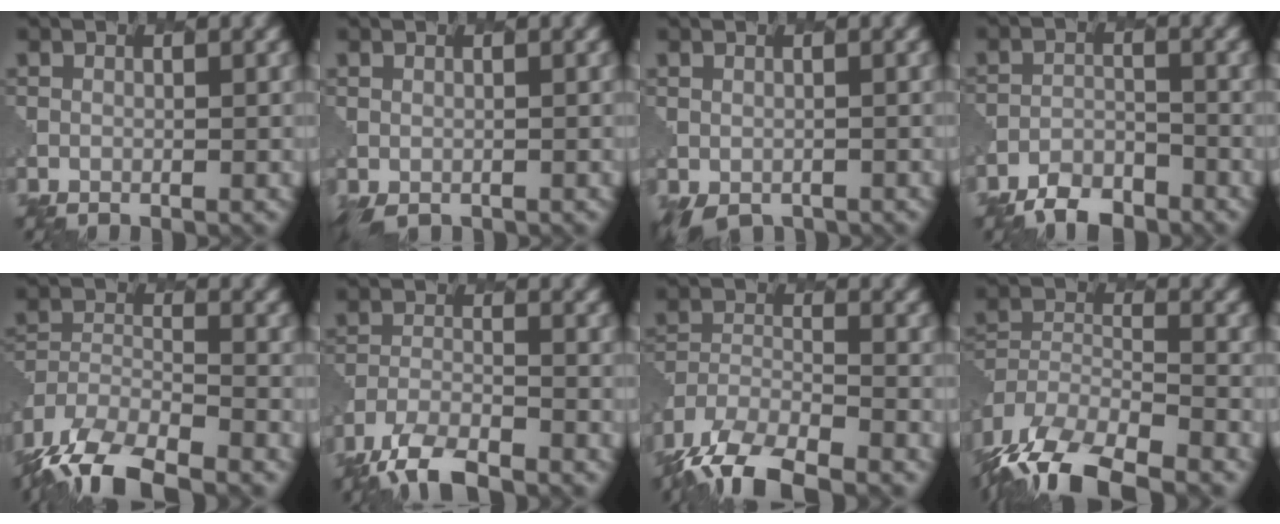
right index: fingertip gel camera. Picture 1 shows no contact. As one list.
[{"total": 1.6, "force": [-1.0, 0.8, 0.9], "torque": [-0.023, -0.013, -0.014]}, {"total": 2.4, "force": [-1.8, 1.2, 1.0], "torque": [-0.019, -0.015, -0.027]}, {"total": 4.1, "force": [-3.6, 1.6, 1.3], "torque": [-0.019, -0.006, -0.070]}, {"total": 10.2, "force": [-8.3, 3.5, 4.7], "torque": [-0.092, -0.025, -0.143]}, {"total": 5.6, "force": [-4.7, 1.7, 2.7], "torque": [-0.051, -0.012, -0.094]}, {"total": 9.3, "force": [-7.5, 3.1, 4.4], "torque": [-0.081, -0.021, -0.134]}, {"total": 11.6, "force": [-9.4, 3.9, 5.7], "torque": [-0.115, -0.026, -0.154]}]